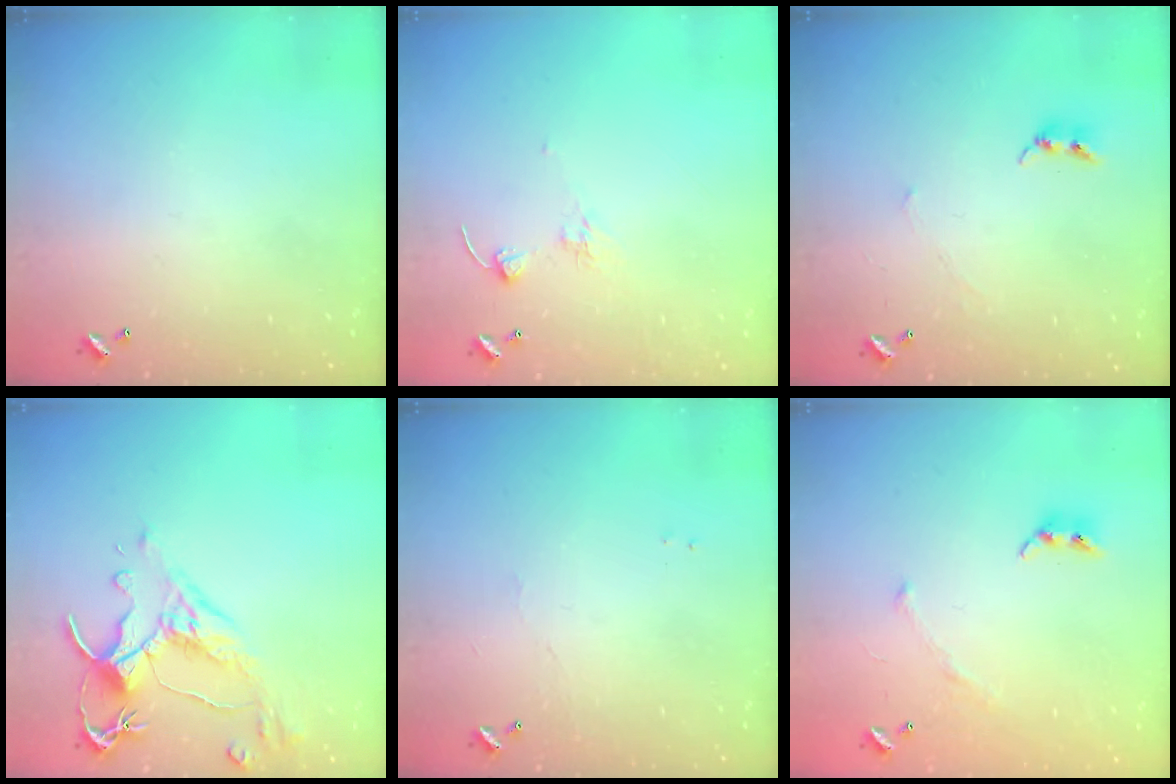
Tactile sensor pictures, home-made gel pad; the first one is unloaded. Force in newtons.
{"total": 1.7, "press": 1.5, "slide": 0.7}
{"total": 2.4, "press": 2.3, "slide": 0.4}
{"total": 3.3, "press": 3.0, "slide": 1.4}
{"total": 1.2, "press": 1.1, "slide": 0.3}
{"total": 3.2, "press": 3.0, "slide": 1.0}